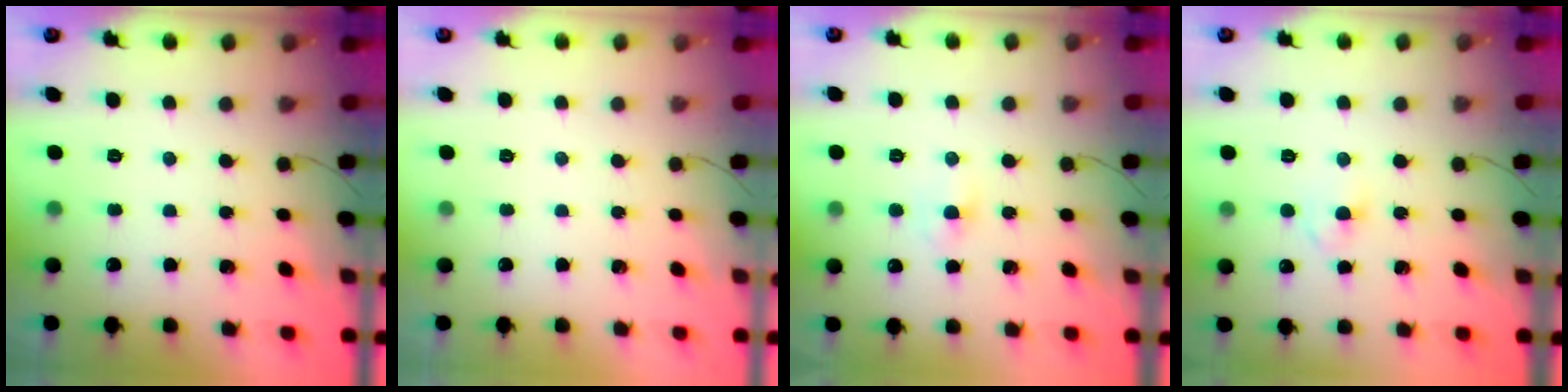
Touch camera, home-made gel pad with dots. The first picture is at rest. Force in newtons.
{"total": 0.0}
{"total": 3.8, "press": 3.6, "slide": 1.2}
{"total": 3.2, "press": 3.0, "slide": 1.2}